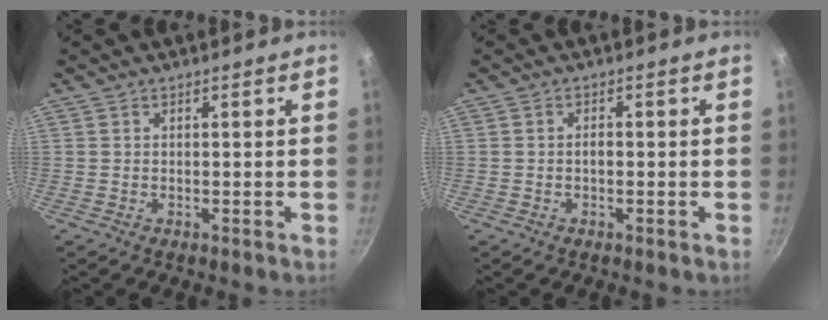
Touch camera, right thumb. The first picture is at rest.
{"total": 1.1, "force": [-0.2, 0.6, 0.9], "torque": [-0.014, 0.005, -0.004]}